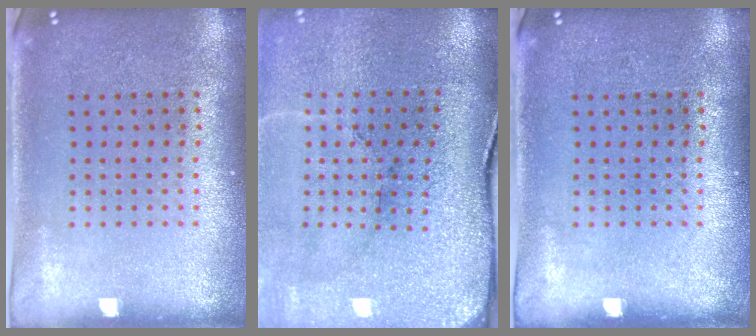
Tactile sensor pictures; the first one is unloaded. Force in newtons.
{"total": 3.5, "press": 3.3, "slide": 1.1}
{"total": 0.0}